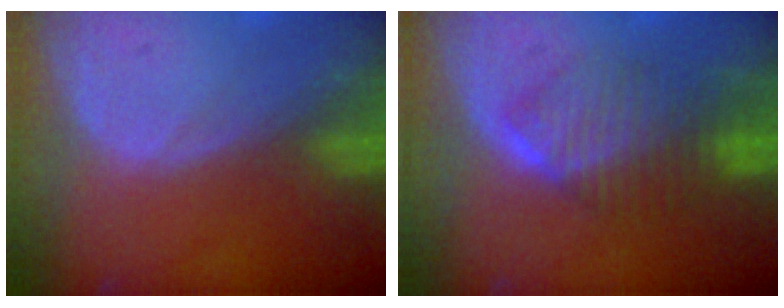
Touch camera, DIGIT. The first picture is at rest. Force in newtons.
{"total": 6.5, "press": 6.4, "slide": 1.0}